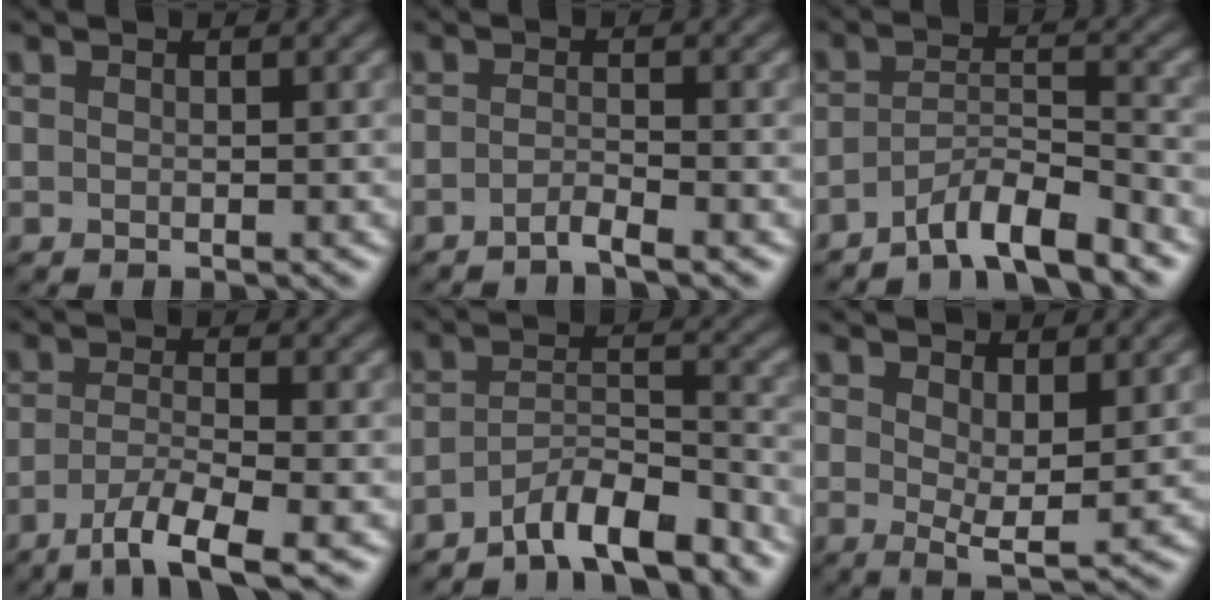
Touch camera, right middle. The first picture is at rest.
{"total": 1.5, "force": [-1.1, 0.2, 1.1], "torque": [-0.016, 0.002, -0.028]}
{"total": 5.1, "force": [-4.1, 0.8, 2.9], "torque": [-0.046, 0.006, -0.075]}
{"total": 4.9, "force": [-2.9, 0.9, 3.9], "torque": [-0.071, -0.006, -0.058]}
{"total": 5.5, "force": [-4.4, 1.3, 3.0], "torque": [-0.048, 0.004, -0.077]}
{"total": 3.5, "force": [1.3, 1.2, 3.0], "torque": [-0.052, -0.010, 0.025]}